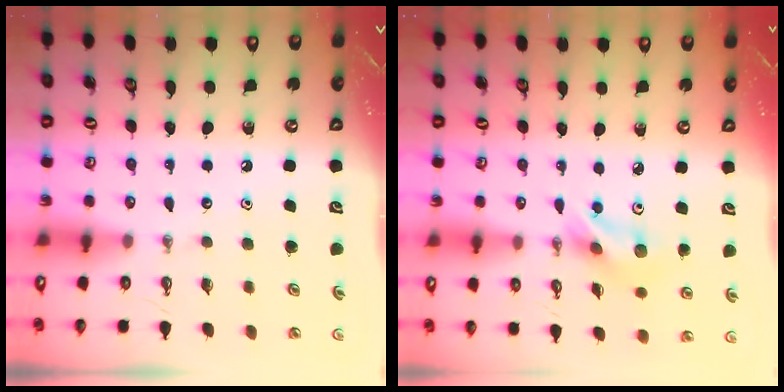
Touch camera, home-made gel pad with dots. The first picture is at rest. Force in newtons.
{"total": 9.0, "press": 8.2, "slide": 3.6}